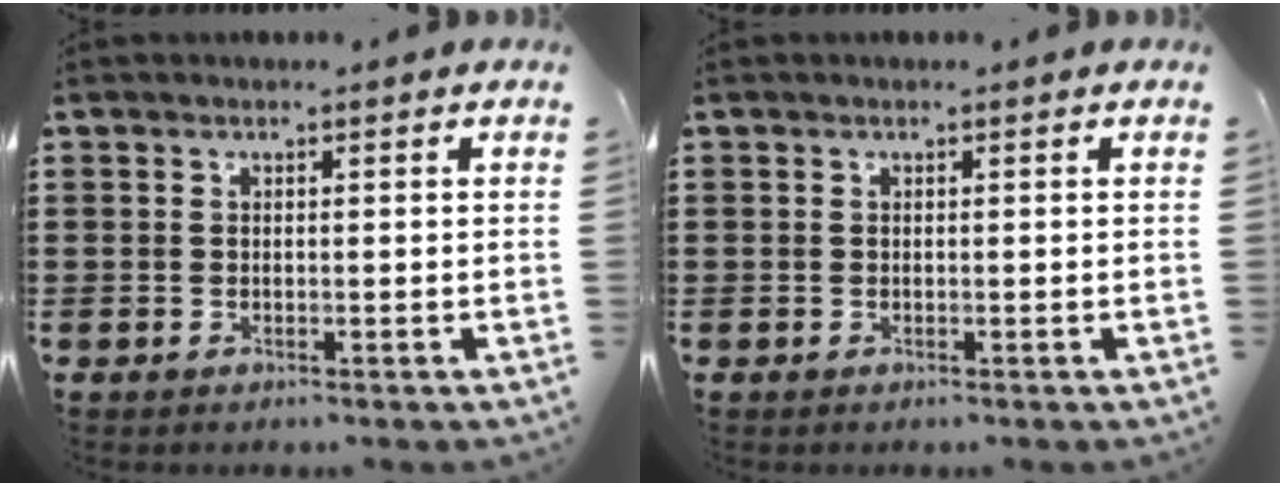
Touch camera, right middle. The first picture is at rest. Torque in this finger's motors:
{"motor_torque": [0.09, -0.10, 0.02, -0.01]}